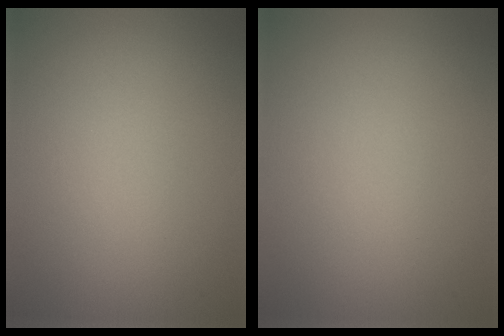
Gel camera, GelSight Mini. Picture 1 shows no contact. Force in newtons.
{"total": 0.0}